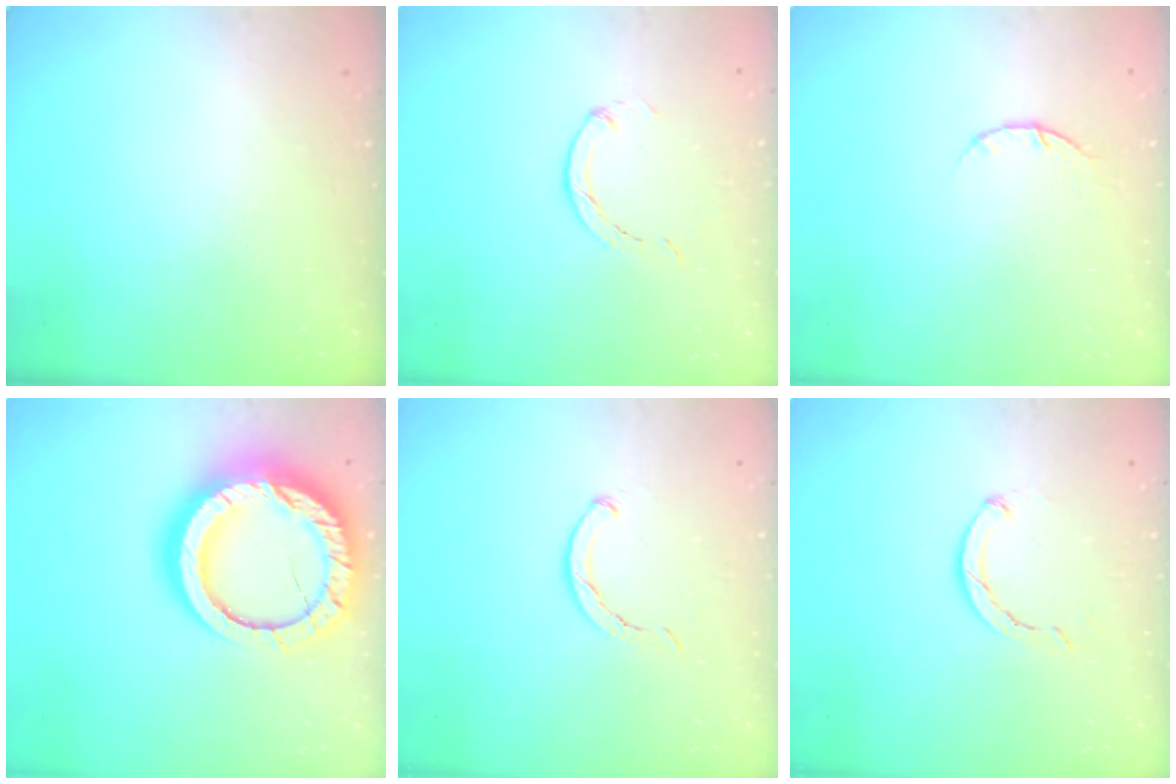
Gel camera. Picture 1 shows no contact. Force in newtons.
{"total": 1.0, "press": 0.9, "slide": 0.3}
{"total": 3.8, "press": 3.8, "slide": 0.5}
{"total": 25.1, "press": 25.0, "slide": 2.5}
{"total": 1.8, "press": 1.8, "slide": 0.4}
{"total": 2.4, "press": 2.3, "slide": 0.4}